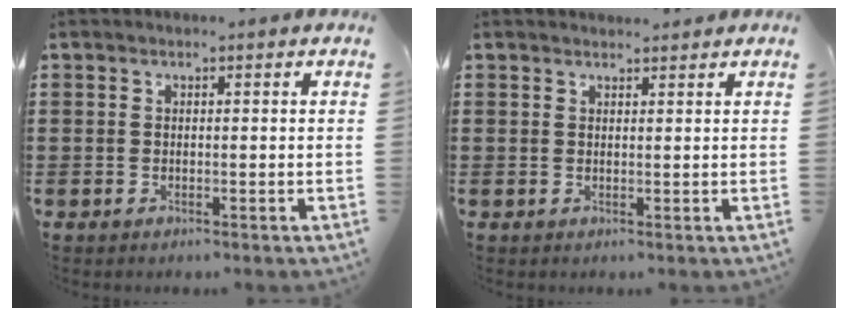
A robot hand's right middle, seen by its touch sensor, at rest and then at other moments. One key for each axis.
{"total": 1.2, "fx": 1.1, "fy": 0.2, "fz": 0.0, "tx": 0.005, "ty": -0.003, "tz": 0.020}